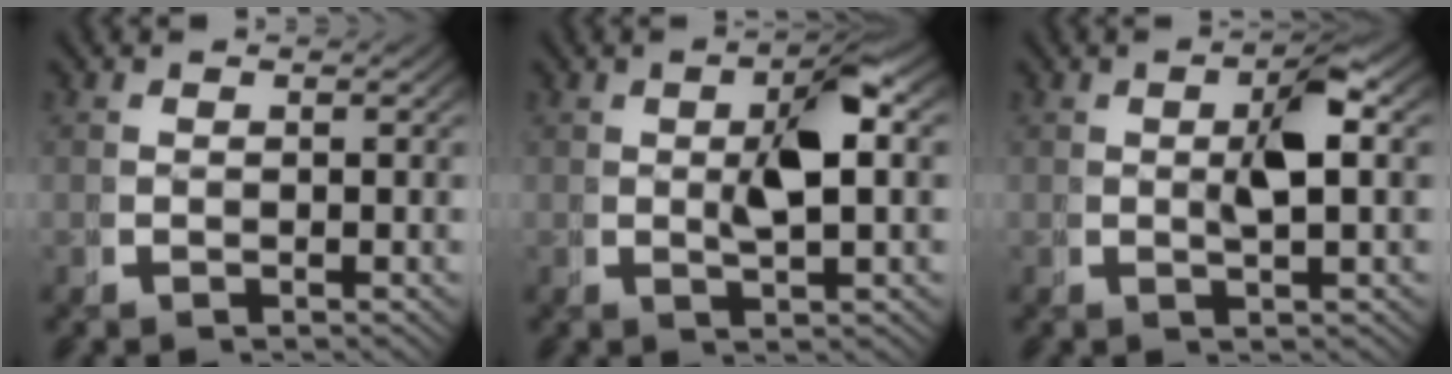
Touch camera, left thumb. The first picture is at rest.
{"total": 4.8, "force": [0.9, 1.4, 4.5], "torque": [-0.076, 0.008, 0.014]}
{"total": 3.7, "force": [0.8, 1.1, 3.5], "torque": [-0.061, 0.008, 0.009]}